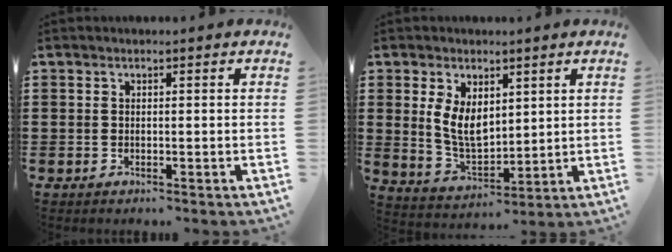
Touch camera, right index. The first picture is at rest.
{"total": 6.6, "force": [2.3, 4.1, 4.6], "torque": [-0.106, 0.004, 0.043]}